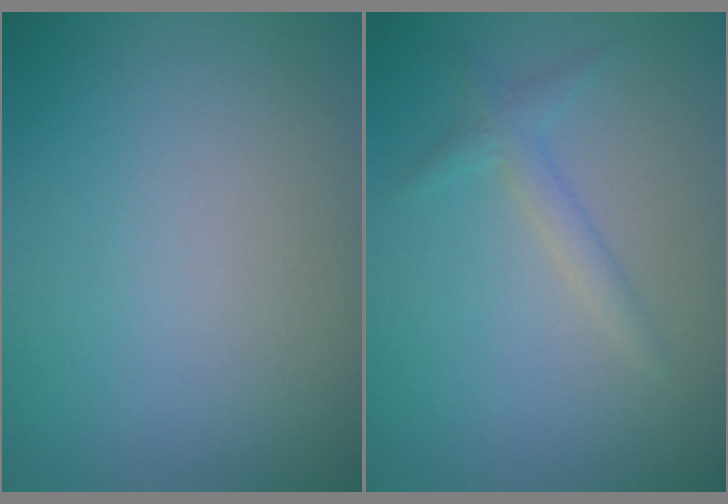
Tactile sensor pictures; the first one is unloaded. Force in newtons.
{"total": 1.6, "press": 1.6, "slide": 0.0}